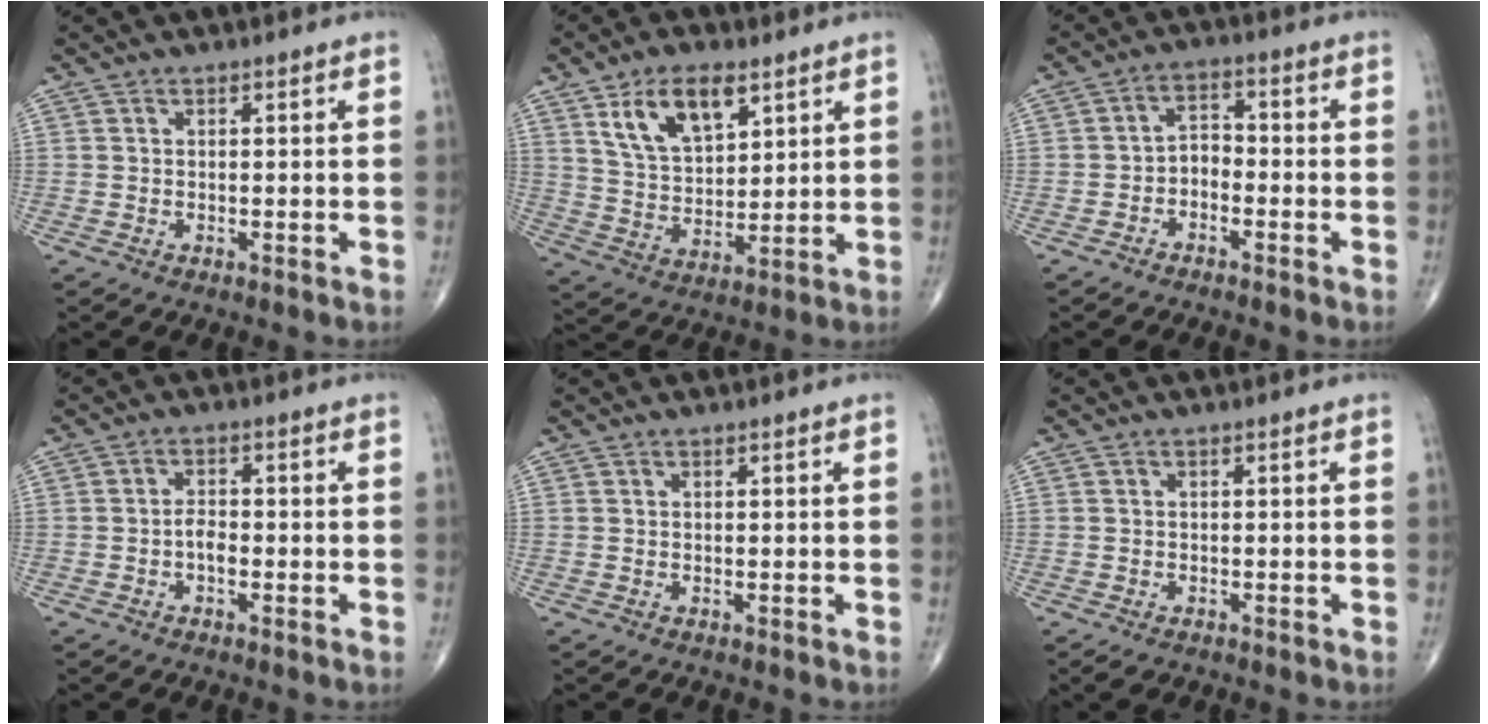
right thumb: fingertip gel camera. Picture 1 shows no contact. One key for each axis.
{"total": 12.1, "fx": 6.3, "fy": 6.2, "fz": 8.2, "tx": -0.129, "ty": -0.027, "tz": 0.125}
{"total": 3.8, "fx": -2.0, "fy": 2.4, "fz": 2.2, "tx": -0.025, "ty": 0.032, "tz": -0.043}
{"total": 2.5, "fx": -0.9, "fy": 1.3, "fz": 2.0, "tx": -0.027, "ty": 0.009, "tz": -0.021}
{"total": 0.0}
{"total": 1.9, "fx": -1.3, "fy": 1.1, "fz": 1.0, "tx": -0.014, "ty": -0.001, "tz": -0.017}